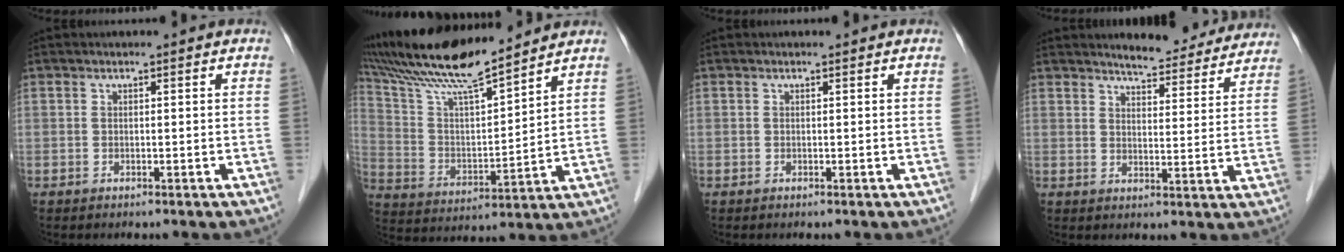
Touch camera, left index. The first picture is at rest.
{"total": 16.4, "force": [14.4, 0.6, 7.7], "torque": [-0.151, 0.010, 0.264]}
{"total": 0.0}
{"total": 11.5, "force": [10.8, 2.3, 3.1], "torque": [-0.026, -0.013, 0.125]}